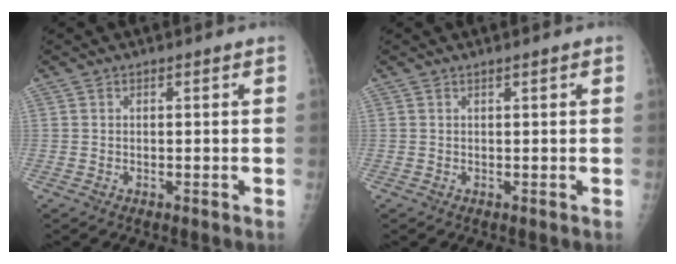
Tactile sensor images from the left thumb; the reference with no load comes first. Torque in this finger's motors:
{"motor_torque": [-0.37, -0.16, -0.28, -0.21, 0.07]}